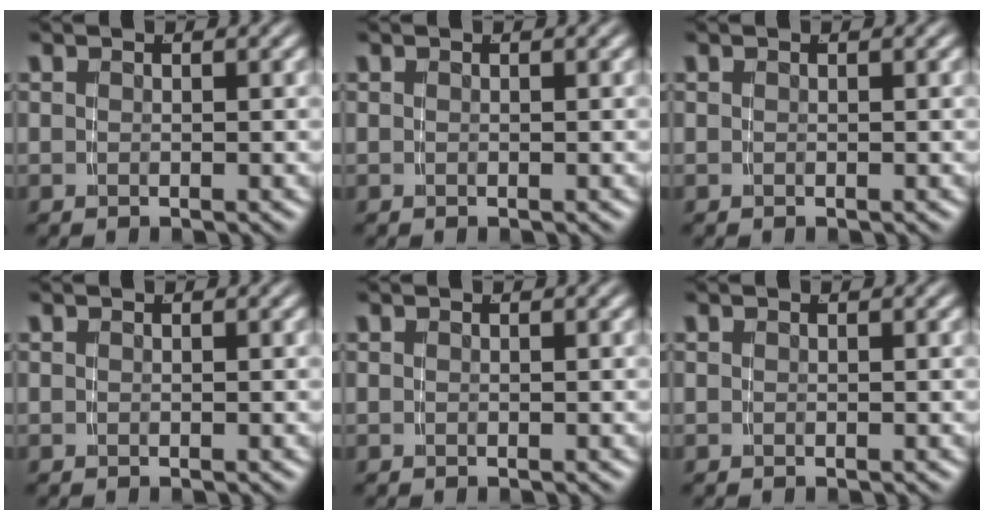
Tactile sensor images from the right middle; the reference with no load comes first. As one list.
[{"total": 0.0}, {"total": 0.0}, {"total": 0.0}, {"total": 0.0}, {"total": 0.0}]